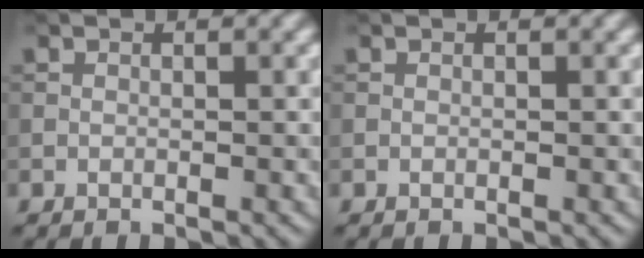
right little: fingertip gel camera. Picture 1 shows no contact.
{"total": 0.0}